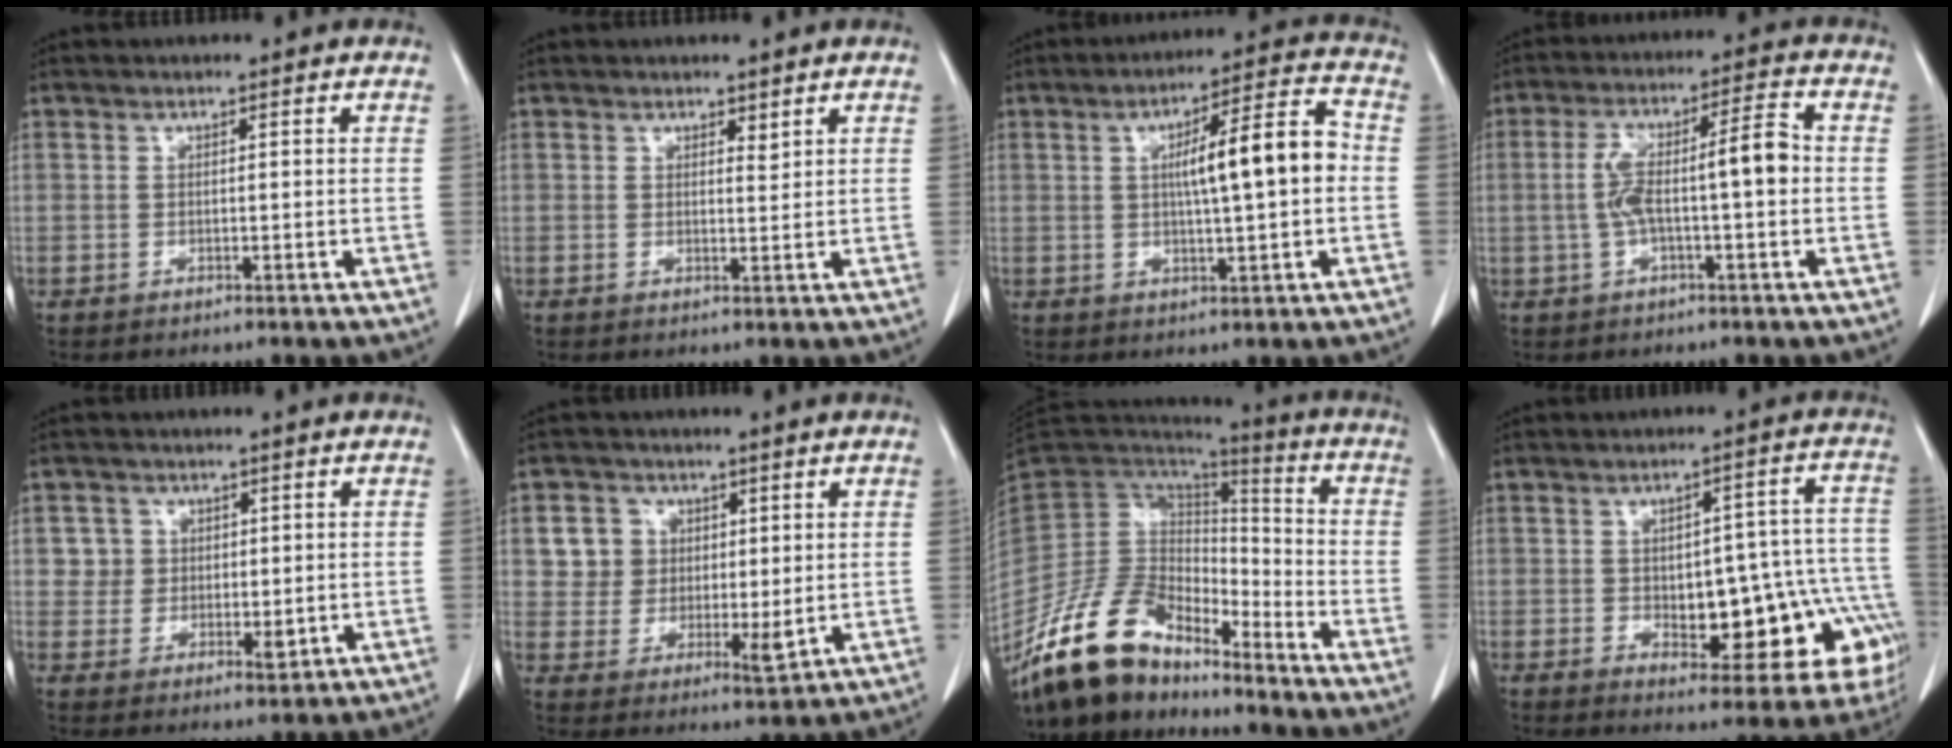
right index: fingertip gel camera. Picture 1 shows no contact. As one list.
[{"total": 1.4, "force": [1.1, 0.5, 0.6], "torque": [-0.007, -0.007, 0.017]}, {"total": 10.7, "force": [0.6, 1.4, 10.6], "torque": [-0.161, 0.024, 0.007]}, {"total": 9.0, "force": [-0.6, 1.6, 8.8], "torque": [-0.162, 0.033, -0.011]}, {"total": 4.9, "force": [1.4, 4.6, 0.9], "torque": [-0.002, 0.001, 0.026]}, {"total": 7.7, "force": [2.9, 6.7, 2.6], "torque": [-0.047, 0.011, 0.061]}, {"total": 14.7, "force": [-12.5, 5.7, 5.0], "torque": [-0.096, 0.041, -0.239]}, {"total": 17.3, "force": [-4.4, 8.0, 14.7], "torque": [-0.109, 0.044, -0.036]}]